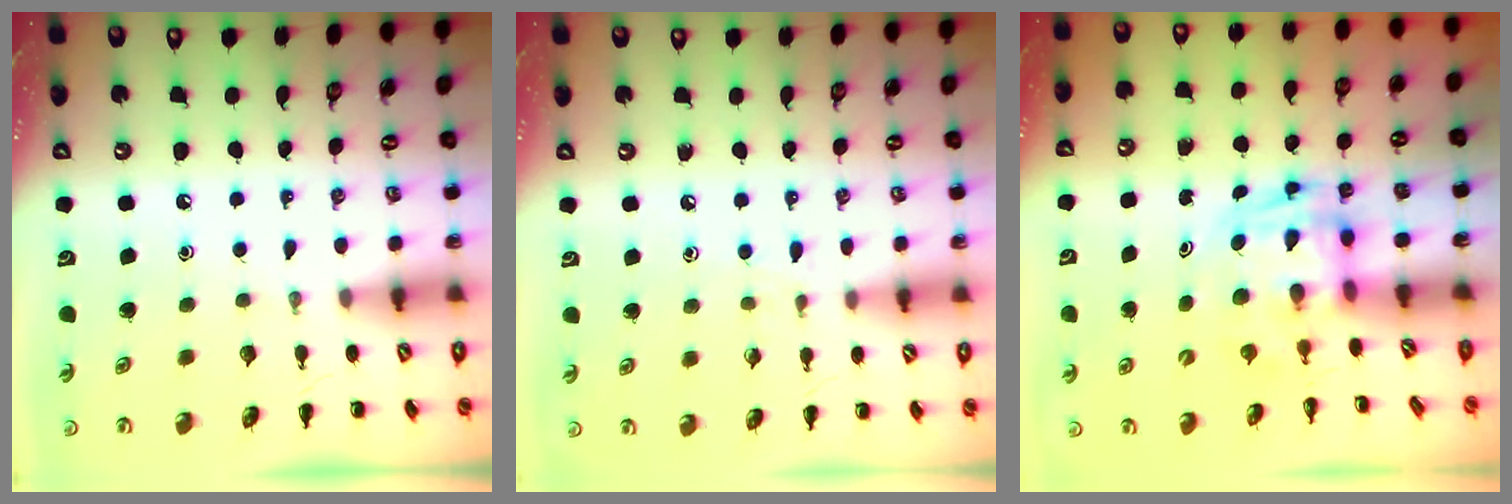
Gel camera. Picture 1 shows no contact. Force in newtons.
{"total": 5.4, "press": 5.0, "slide": 2.2}
{"total": 2.8, "press": 2.8, "slide": 0.5}